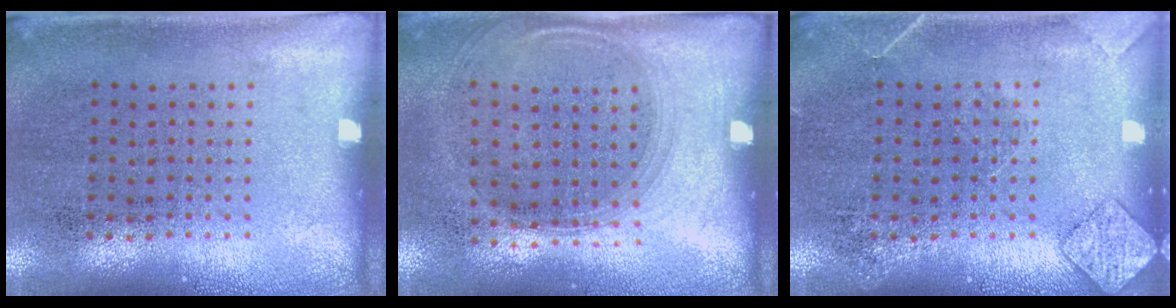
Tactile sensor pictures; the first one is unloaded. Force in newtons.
{"total": 1.4, "press": 1.2, "slide": 0.7}
{"total": 1.8, "press": 1.8, "slide": 0.1}